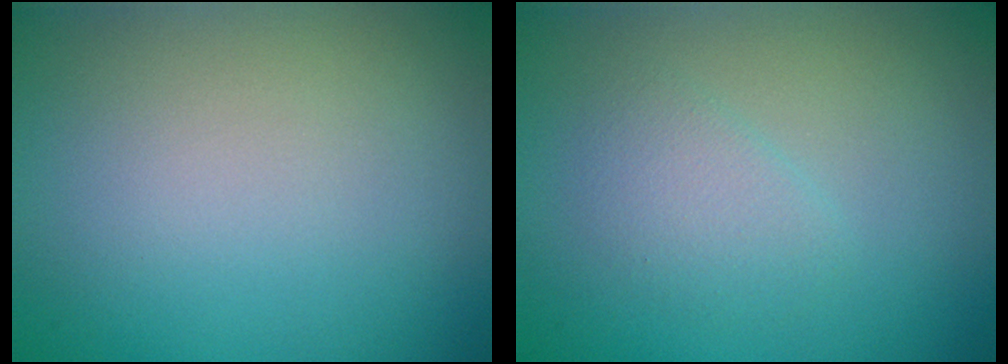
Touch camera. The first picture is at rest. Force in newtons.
{"total": 1.8, "press": 1.8, "slide": 0.1}